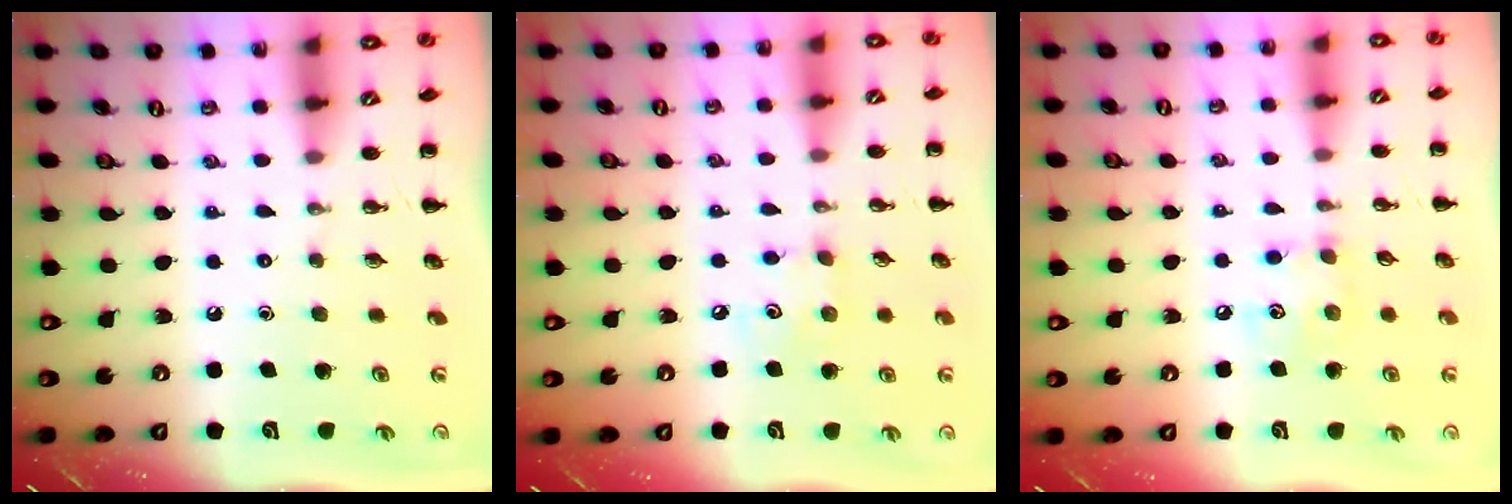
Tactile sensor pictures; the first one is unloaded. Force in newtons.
{"total": 4.8, "press": 4.7, "slide": 0.9}
{"total": 5.7, "press": 5.7, "slide": 0.4}